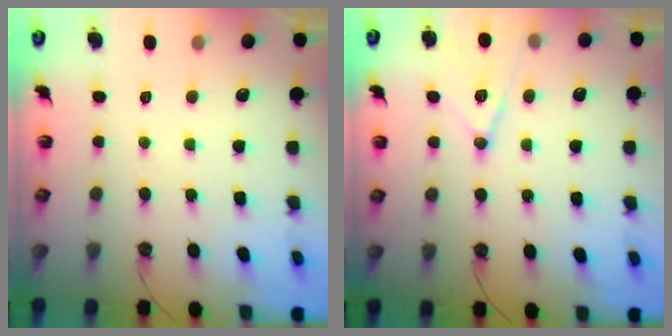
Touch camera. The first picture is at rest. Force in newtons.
{"total": 12.6, "press": 12.3, "slide": 2.4}